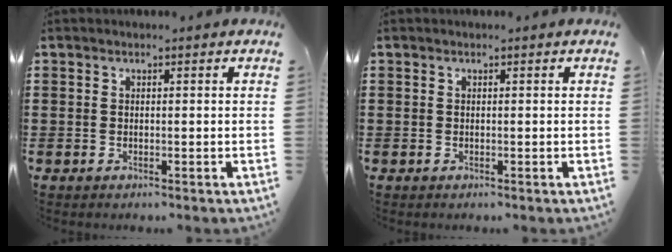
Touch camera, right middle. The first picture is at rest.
{"total": 0.0}